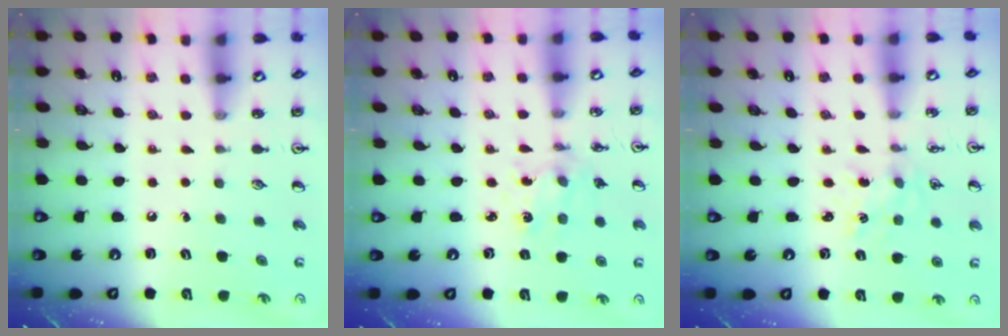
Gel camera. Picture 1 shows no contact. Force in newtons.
{"total": 2.0, "press": 2.0, "slide": 0.3}
{"total": 0.5, "press": 0.5, "slide": 0.1}